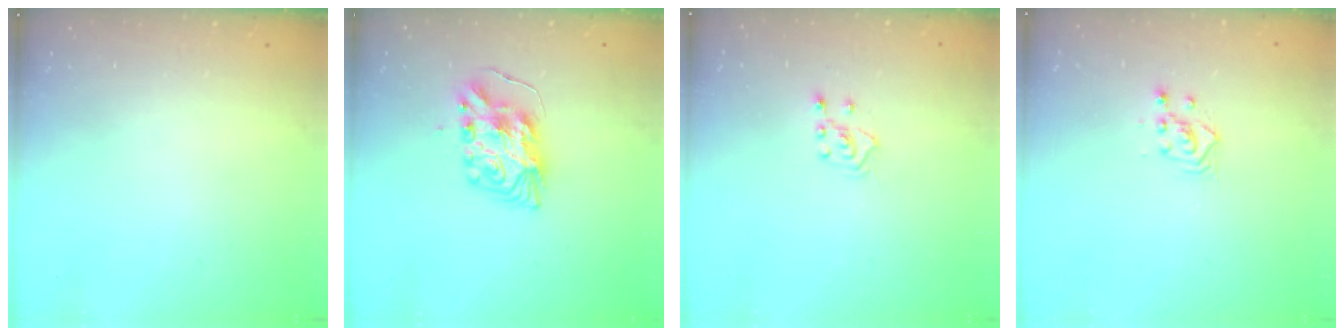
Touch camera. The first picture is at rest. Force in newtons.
{"total": 9.5, "press": 9.5, "slide": 0.4}
{"total": 3.0, "press": 2.9, "slide": 0.7}
{"total": 2.3, "press": 2.3, "slide": 0.1}